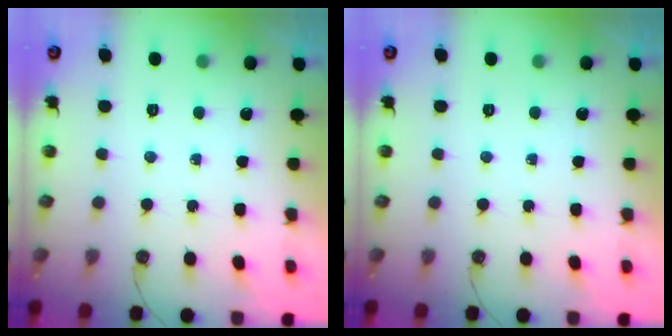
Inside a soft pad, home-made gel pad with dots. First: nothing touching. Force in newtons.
{"total": 0.0}